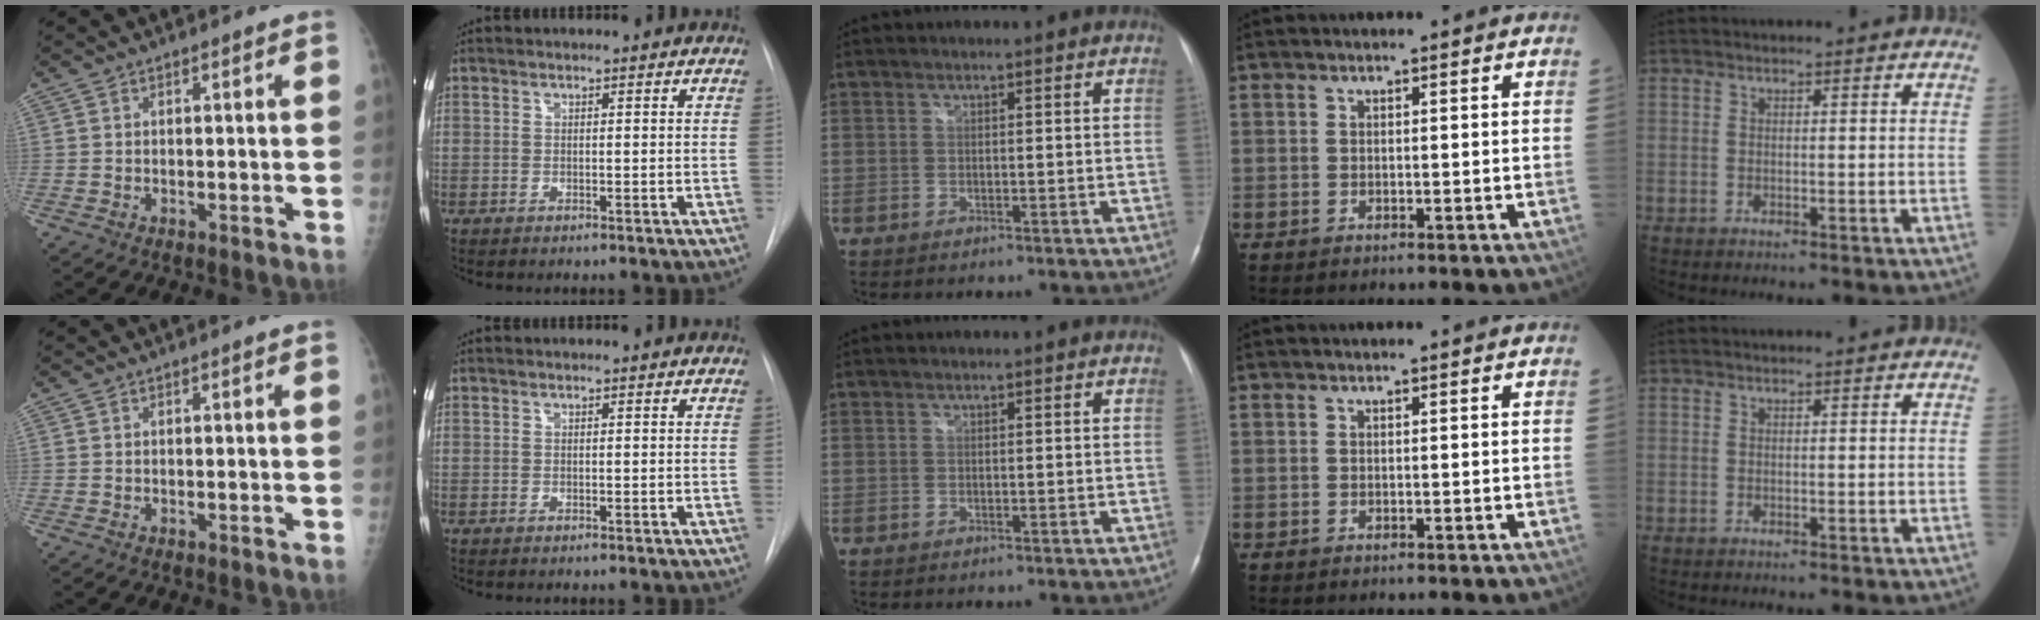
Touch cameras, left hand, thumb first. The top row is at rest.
{}